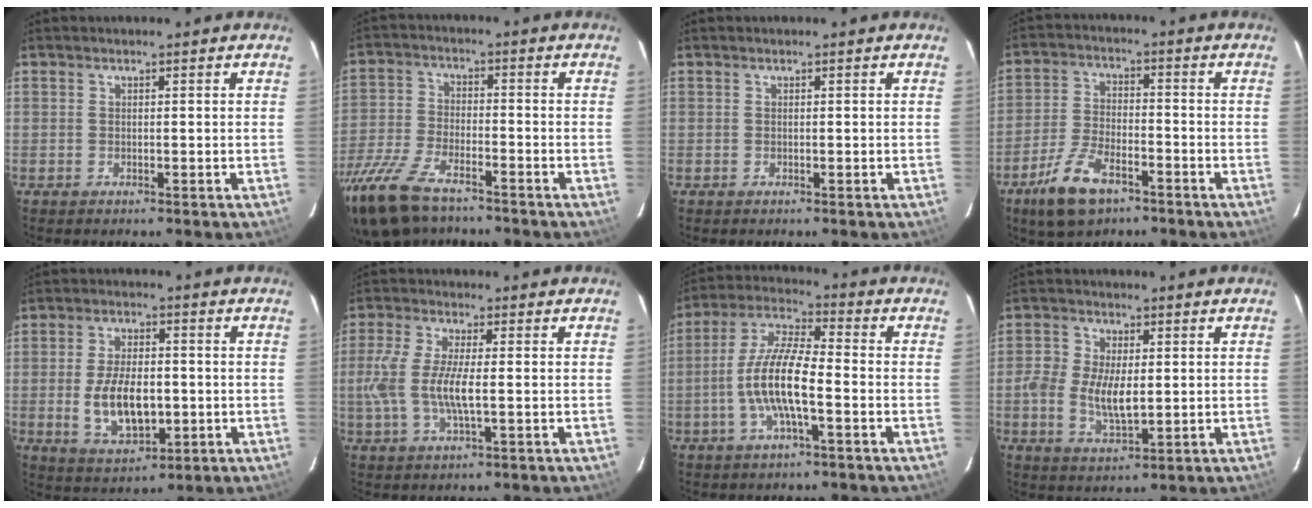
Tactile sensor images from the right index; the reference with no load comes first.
{"total": 18.0, "force": [-13.4, 6.9, 9.8], "torque": [-0.232, -0.033, -0.255]}
{"total": 0.0}
{"total": 10.8, "force": [-6.7, 4.8, 6.9], "torque": [-0.161, -0.008, -0.126]}
{"total": 10.7, "force": [-1.6, 5.5, 9.1], "torque": [-0.181, -0.004, -0.018]}
{"total": 8.9, "force": [-0.9, 2.4, 8.5], "torque": [-0.178, -0.004, -0.020]}
{"total": 11.8, "force": [-3.2, 2.6, 11.0], "torque": [-0.229, 0.004, -0.066]}
{"total": 7.9, "force": [-0.5, 4.3, 6.6], "torque": [-0.138, -0.002, -0.011]}